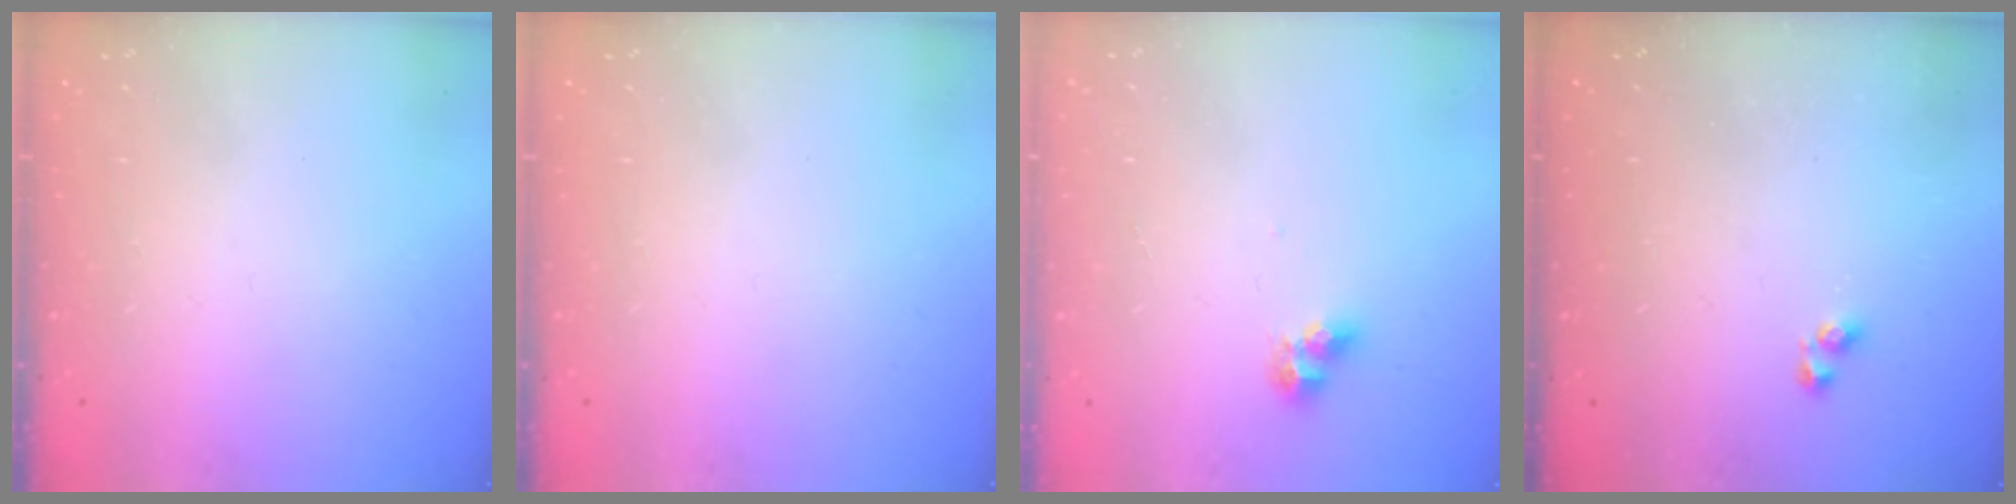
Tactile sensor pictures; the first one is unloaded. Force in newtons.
{"total": 0.0}
{"total": 6.0, "press": 6.0, "slide": 0.1}
{"total": 2.9, "press": 2.9, "slide": 0.6}